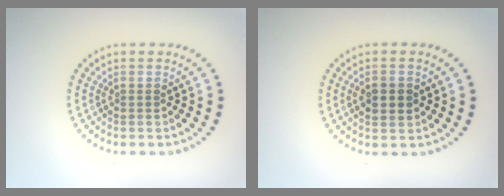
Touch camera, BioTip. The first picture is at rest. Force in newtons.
{"total": 2.3, "press": 2.3, "slide": 0.2}